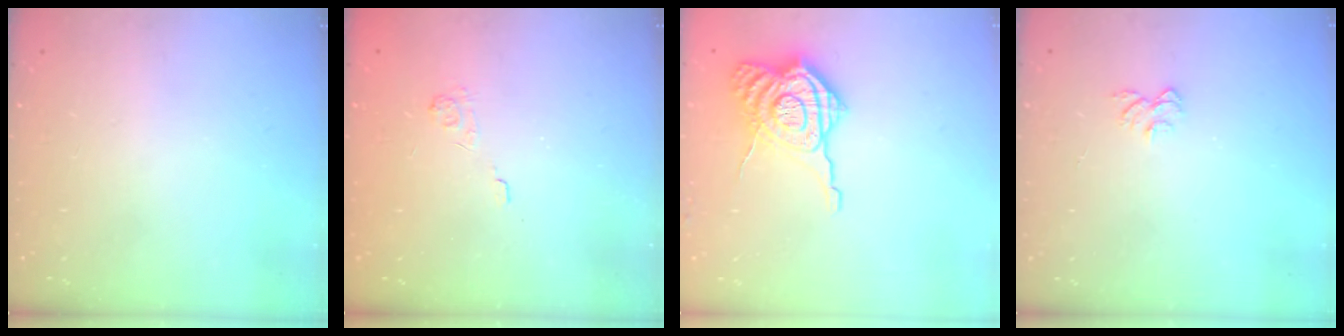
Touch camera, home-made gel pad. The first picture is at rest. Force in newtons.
{"total": 2.1, "press": 1.5, "slide": 1.4}
{"total": 12.9, "press": 12.8, "slide": 1.3}
{"total": 5.4, "press": 5.4, "slide": 0.5}